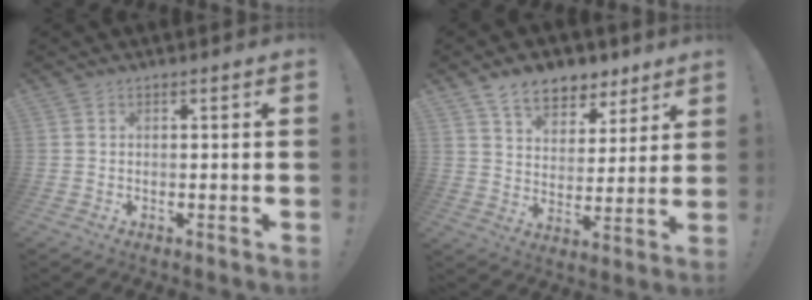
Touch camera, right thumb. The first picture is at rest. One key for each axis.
{"total": 10.7, "fx": 7.8, "fy": 6.1, "fz": 4.0, "tx": -0.063, "ty": -0.050, "tz": 0.148}